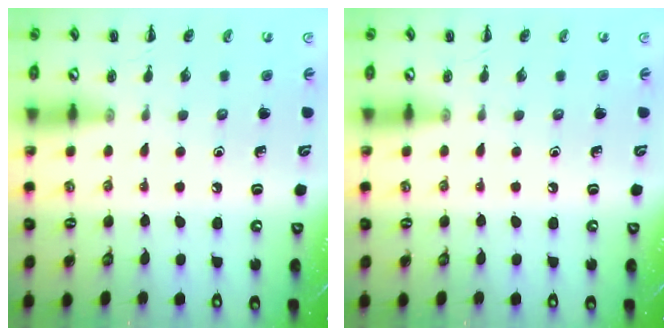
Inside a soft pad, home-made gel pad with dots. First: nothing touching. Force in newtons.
{"total": 0.0}